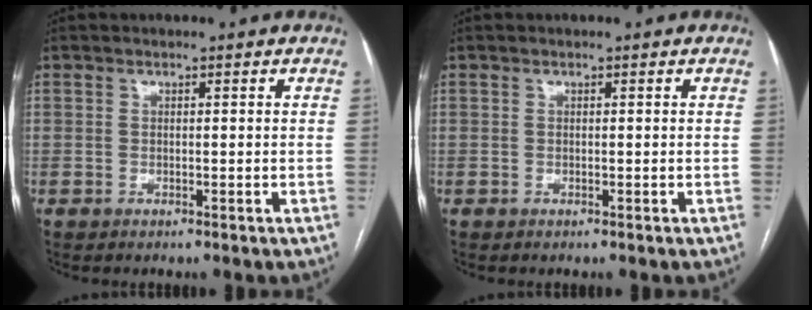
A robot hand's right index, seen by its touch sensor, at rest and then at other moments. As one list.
[{"total": 0.0}]